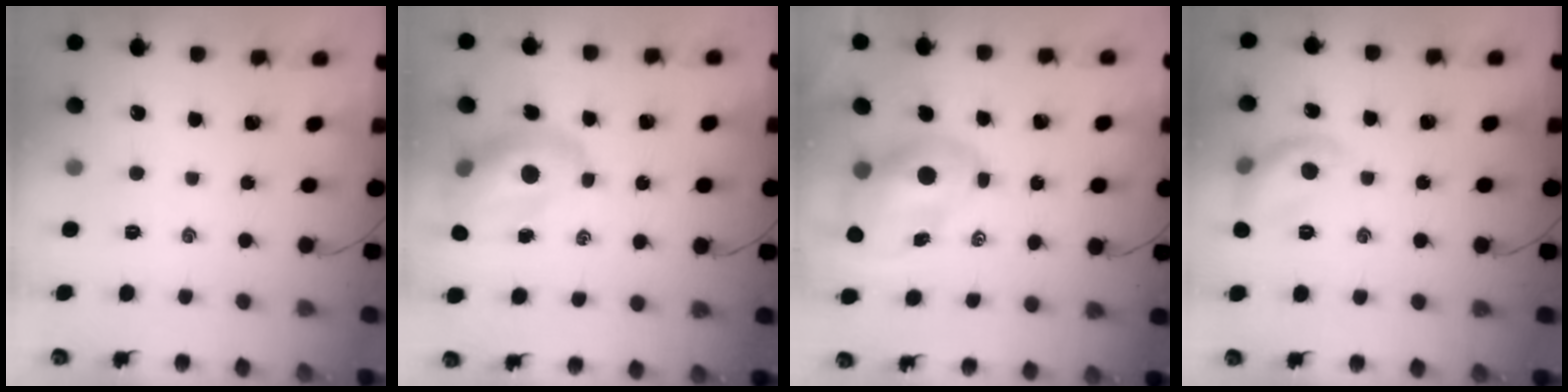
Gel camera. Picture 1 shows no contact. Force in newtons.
{"total": 12.4, "press": 11.9, "slide": 3.5}
{"total": 10.2, "press": 9.9, "slide": 2.5}
{"total": 10.8, "press": 10.8, "slide": 0.3}